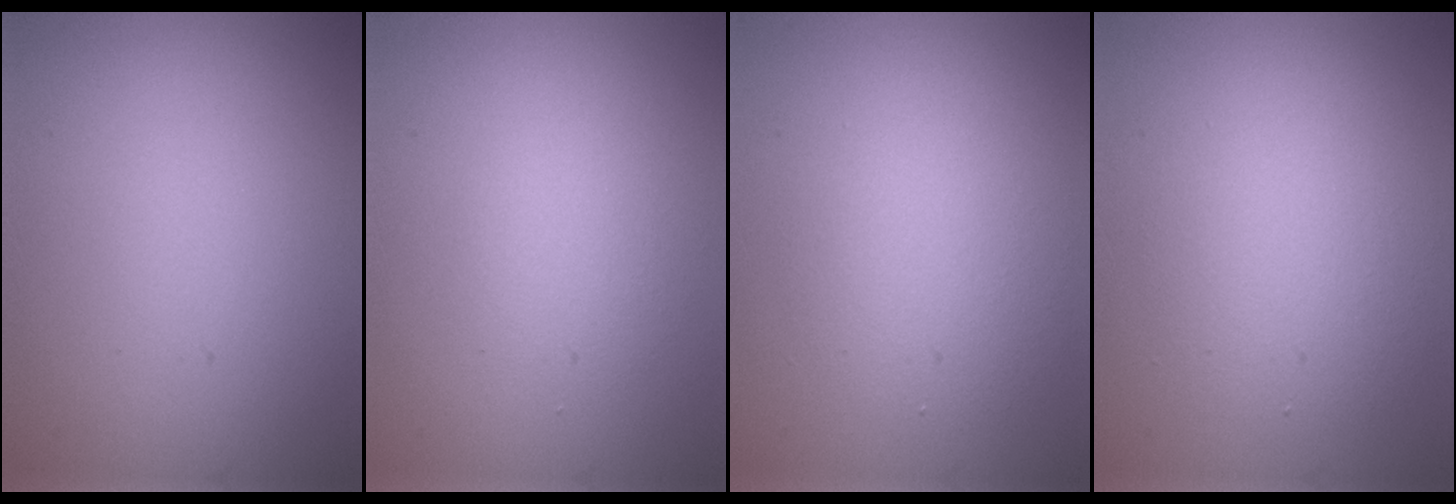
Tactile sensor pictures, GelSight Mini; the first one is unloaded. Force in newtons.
{"total": 1.9, "press": 1.9, "slide": 0.0}
{"total": 3.6, "press": 3.6, "slide": 0.3}
{"total": 4.1, "press": 4.1, "slide": 0.3}